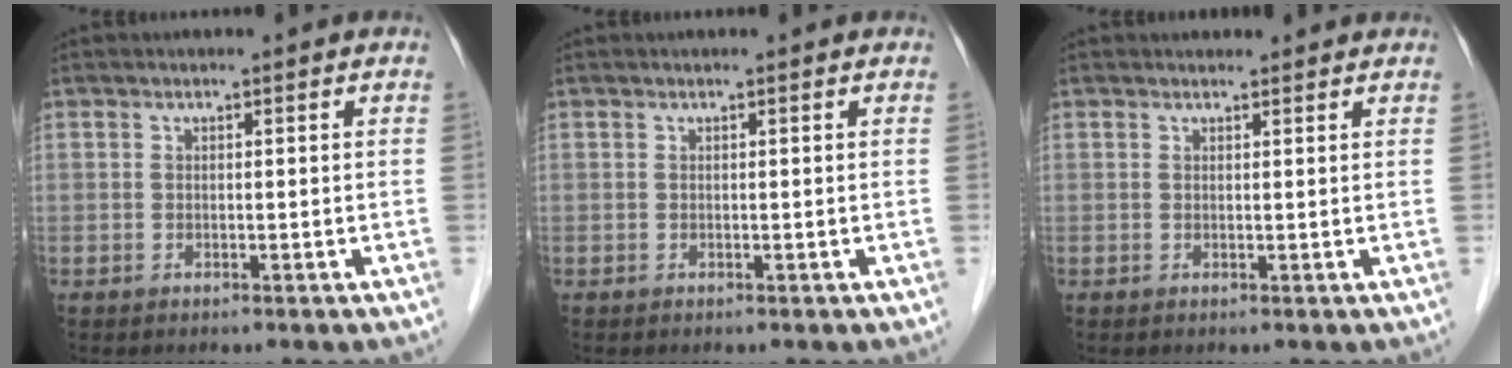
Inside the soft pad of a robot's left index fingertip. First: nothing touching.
{"total": 0.0}
{"total": 2.5, "force": [2.4, 0.7, 0.3], "torque": [-0.009, 0.016, 0.027]}